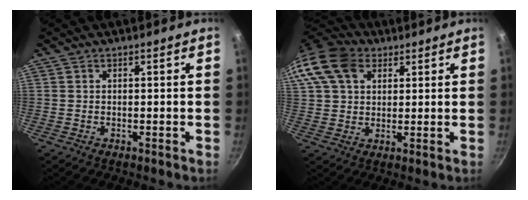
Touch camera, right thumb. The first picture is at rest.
{"total": 13.7, "force": [5.4, 9.9, 7.9], "torque": [-0.150, 0.017, 0.087]}